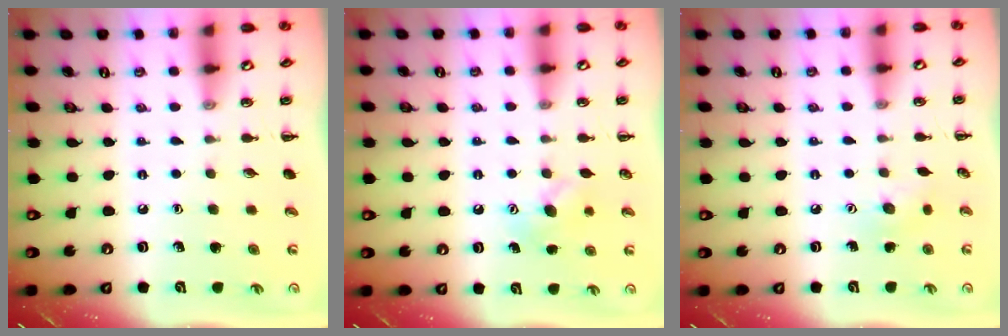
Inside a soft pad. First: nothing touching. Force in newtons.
{"total": 7.7, "press": 7.6, "slide": 1.6}
{"total": 4.3, "press": 4.1, "slide": 1.1}